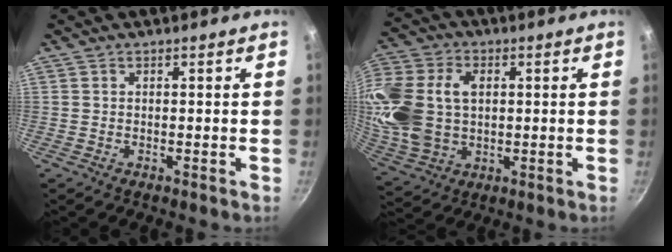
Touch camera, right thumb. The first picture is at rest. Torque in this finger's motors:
{"motor_torque": [1.21, 3.80, 1.49, -0.42, 0.24]}